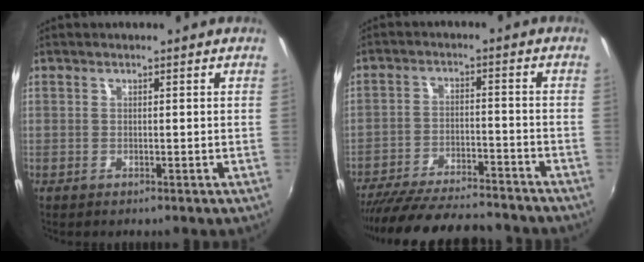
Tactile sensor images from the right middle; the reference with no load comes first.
{"total": 20.6, "force": [-18.1, 4.2, 8.8], "torque": [-0.174, -0.027, -0.266]}